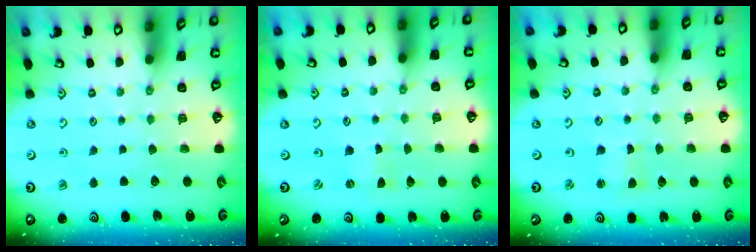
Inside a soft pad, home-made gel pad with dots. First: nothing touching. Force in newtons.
{"total": 0.0}
{"total": 1.6, "press": 1.6, "slide": 0.3}